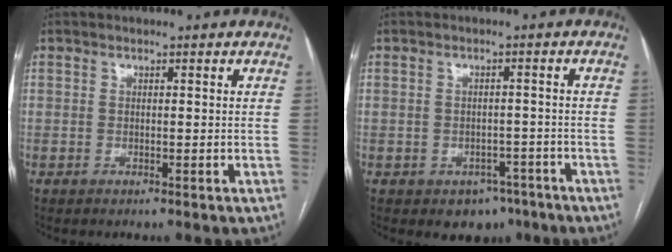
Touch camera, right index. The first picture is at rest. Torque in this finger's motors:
{"motor_torque": [0.16, -0.20, 0.09, -0.01]}